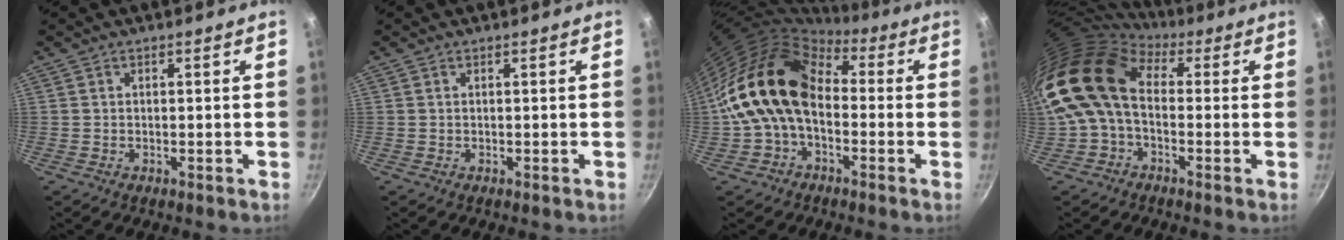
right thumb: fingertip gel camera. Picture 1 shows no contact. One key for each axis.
{"total": 0.0}
{"total": 16.5, "fx": -0.8, "fy": 11.4, "fz": 11.9, "tx": -0.193, "ty": 0.044, "tz": -0.032}
{"total": 16.5, "fx": 1.0, "fy": 11.1, "fz": 12.2, "tx": -0.242, "ty": 0.027, "tz": -0.001}